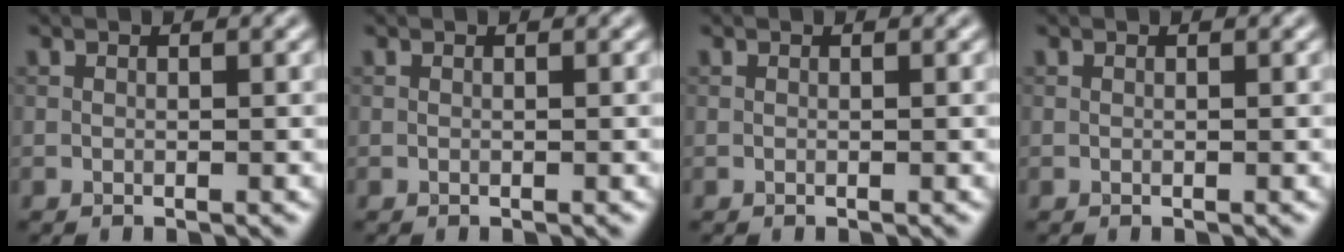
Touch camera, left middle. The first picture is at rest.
{"total": 0.0}
{"total": 0.0}
{"total": 0.0}